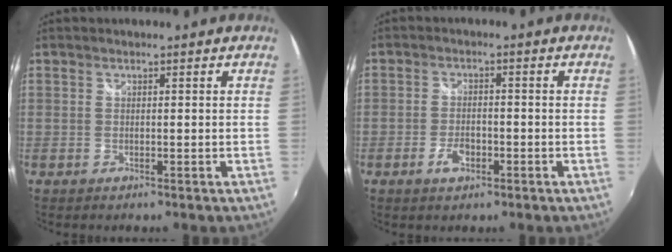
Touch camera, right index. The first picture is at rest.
{"total": 4.1, "force": [-2.0, 2.2, 2.8], "torque": [-0.060, -0.001, -0.035]}